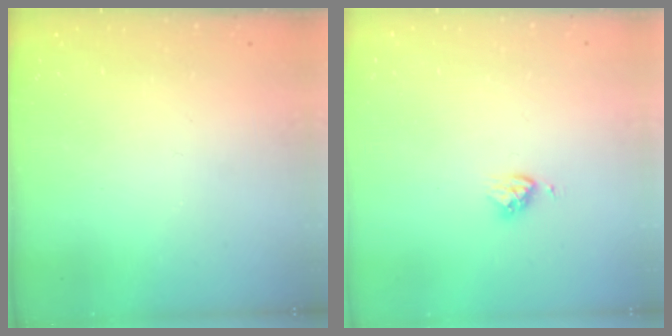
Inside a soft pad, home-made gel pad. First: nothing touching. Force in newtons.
{"total": 3.9, "press": 3.8, "slide": 0.4}